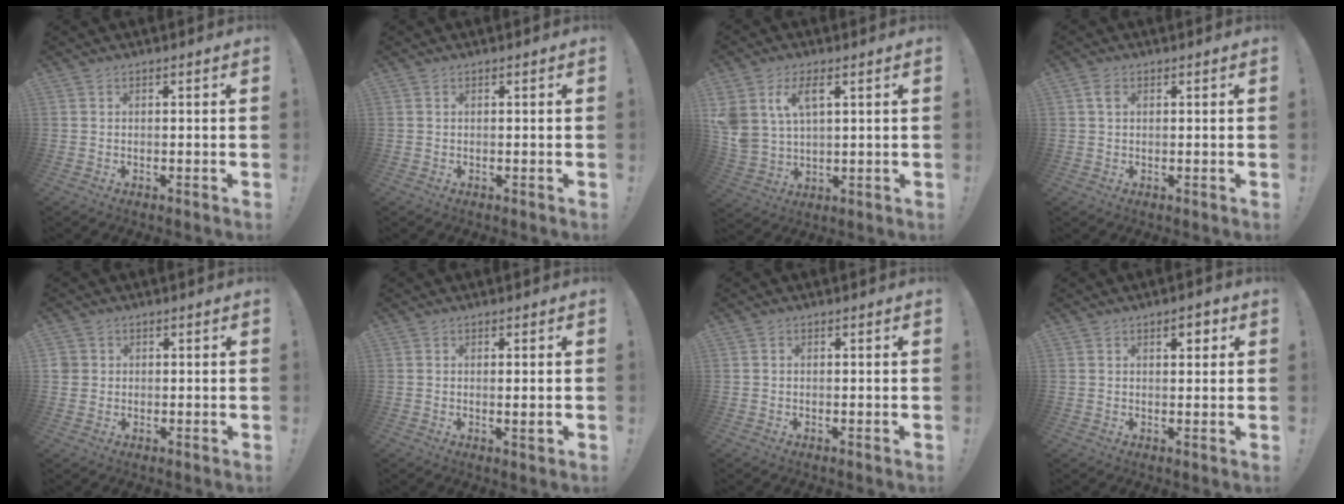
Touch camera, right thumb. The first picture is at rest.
{"total": 0.0}
{"total": 9.5, "force": [4.3, 5.3, 6.6], "torque": [-0.140, -0.014, 0.078]}
{"total": 2.5, "force": [0.8, 1.6, 1.8], "torque": [-0.028, 0.001, 0.014]}
{"total": 2.7, "force": [0.5, 2.6, 0.6], "torque": [-0.009, 0.004, 0.011]}
{"total": 1.8, "force": [0.0, -0.1, 1.8], "torque": [-0.024, -0.006, -0.003]}
{"total": 0.0}
{"total": 3.0, "force": [1.5, 1.3, 2.3], "torque": [-0.018, -0.009, 0.019]}